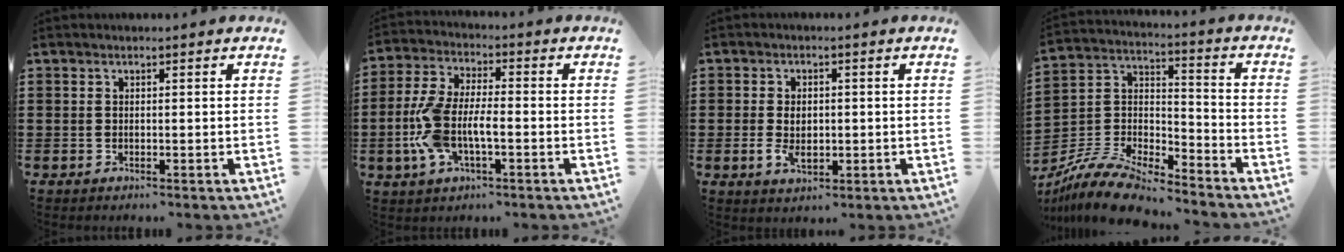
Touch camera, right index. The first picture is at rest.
{"total": 8.7, "force": [-2.2, 4.0, 7.5], "torque": [-0.190, -0.013, -0.051]}
{"total": 3.6, "force": [-0.3, 2.4, 2.7], "torque": [-0.053, 0.008, -0.006]}
{"total": 10.2, "force": [-9.3, 2.1, 3.8], "torque": [-0.085, 0.018, -0.187]}